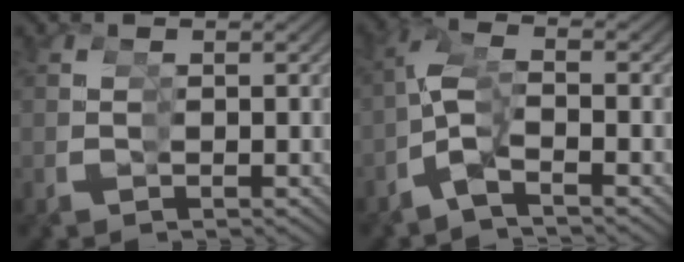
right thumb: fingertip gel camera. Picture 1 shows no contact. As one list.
[{"total": 3.4, "force": [-2.0, 2.2, 1.7], "torque": [-0.064, 0.001, -0.039]}]